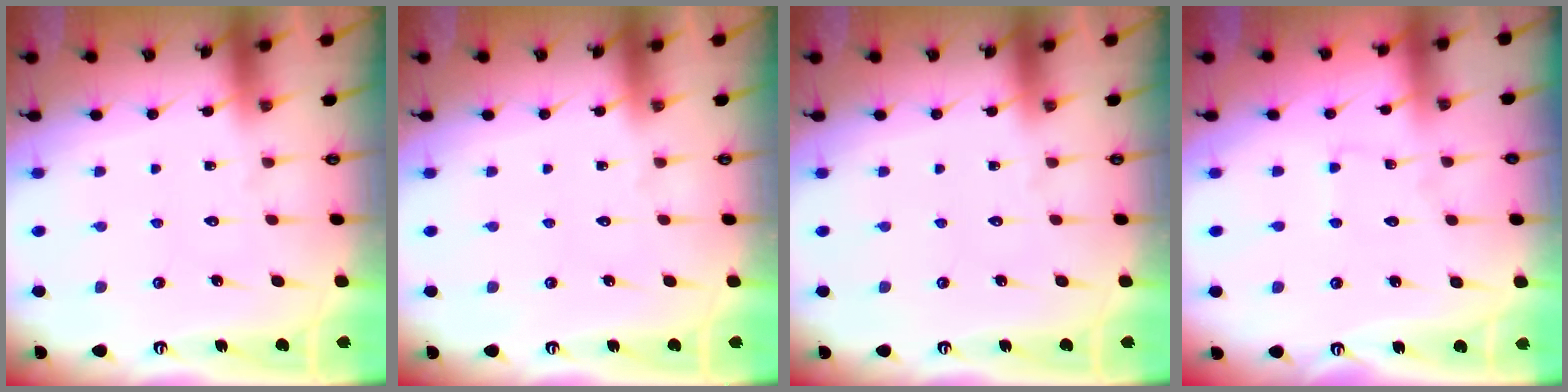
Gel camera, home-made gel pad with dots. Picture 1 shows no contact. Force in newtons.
{"total": 0.0}
{"total": 0.0}
{"total": 1.1, "press": 1.1, "slide": 0.2}